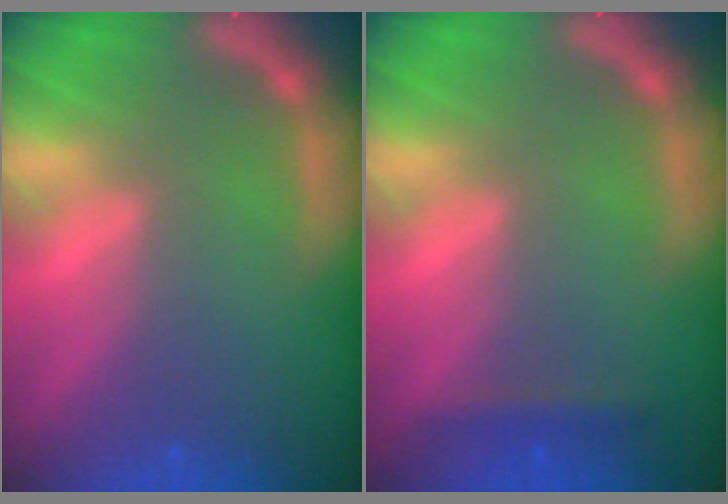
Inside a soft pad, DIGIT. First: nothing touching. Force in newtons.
{"total": 1.4}